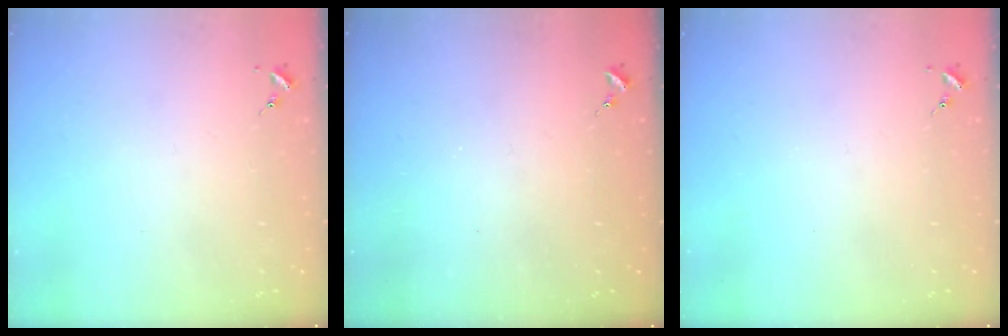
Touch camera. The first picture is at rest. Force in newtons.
{"total": 0.0}
{"total": 0.0}